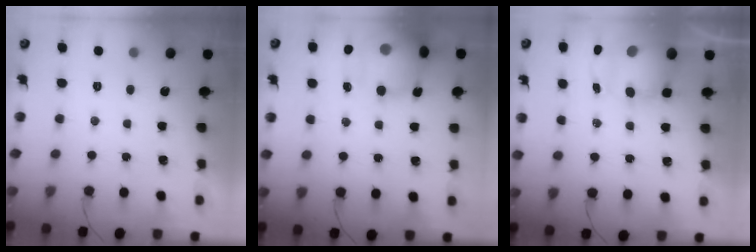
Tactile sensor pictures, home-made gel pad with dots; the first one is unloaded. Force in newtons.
{"total": 15.8, "press": 15.7, "slide": 2.3}
{"total": 8.0, "press": 7.8, "slide": 1.8}